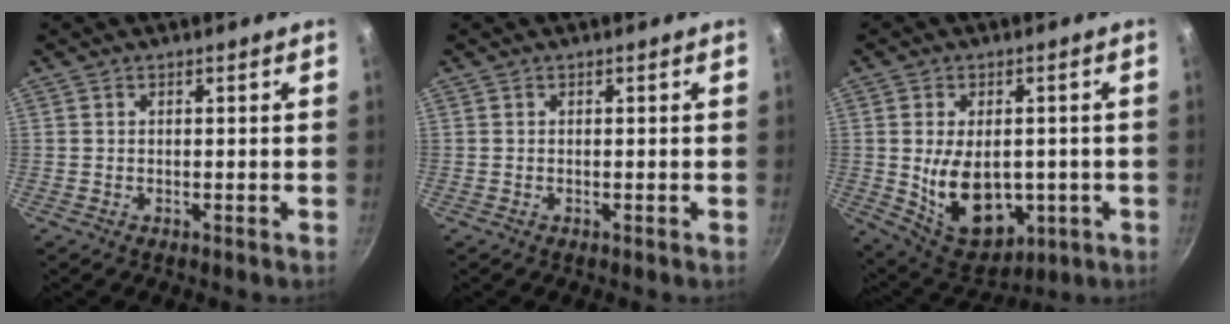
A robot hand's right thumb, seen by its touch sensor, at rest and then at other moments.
{"total": 0.0}
{"total": 14.8, "force": [-1.6, 9.7, 11.0], "torque": [-0.146, -0.013, 0.001]}